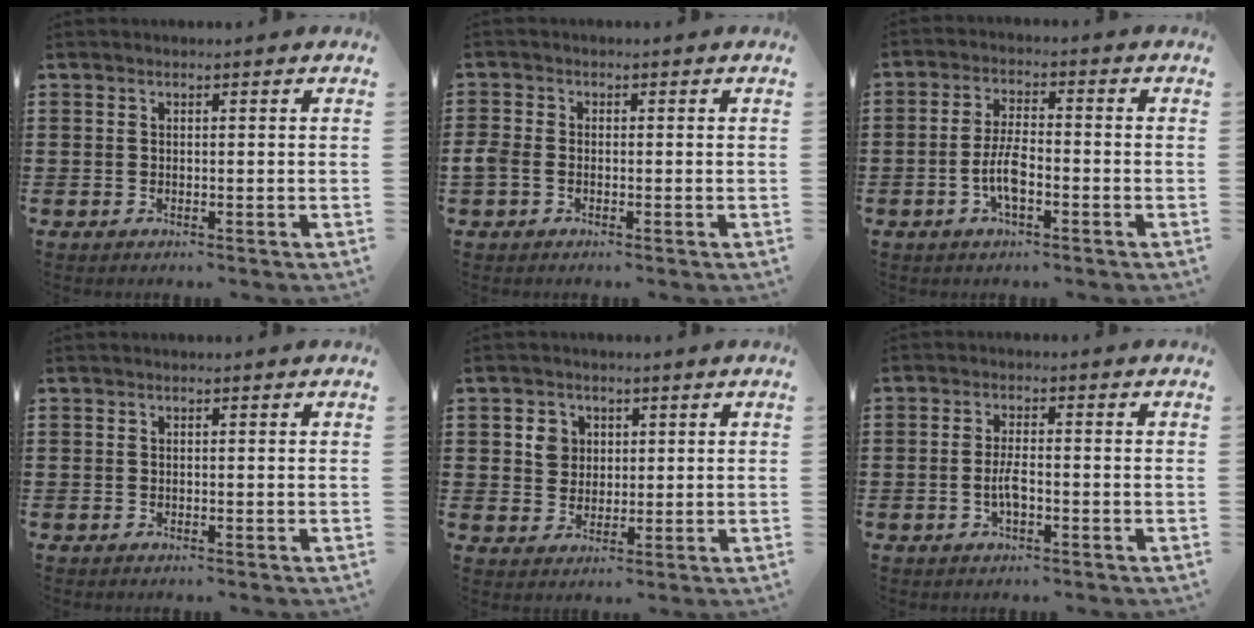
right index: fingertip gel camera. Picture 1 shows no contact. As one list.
[{"total": 1.9, "force": [-0.8, 1.3, 1.2], "torque": [-0.039, -0.005, -0.021]}, {"total": 5.7, "force": [-1.9, 1.9, 5.0], "torque": [-0.114, 0.000, -0.042]}, {"total": 0.0}, {"total": 3.7, "force": [1.1, 3.3, 1.4], "torque": [-0.031, 0.008, 0.017]}, {"total": 3.4, "force": [-0.9, 1.1, 3.1], "torque": [-0.071, -0.002, -0.022]}]